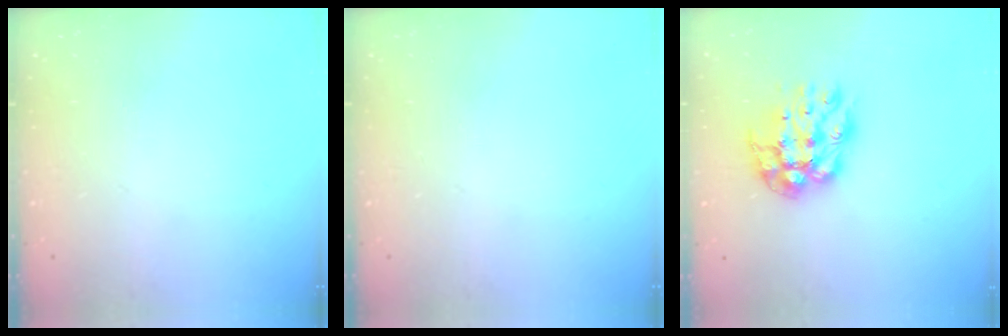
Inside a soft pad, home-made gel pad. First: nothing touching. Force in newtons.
{"total": 0.0}
{"total": 12.5, "press": 12.4, "slide": 1.1}